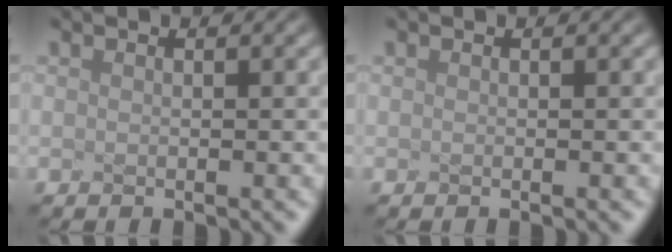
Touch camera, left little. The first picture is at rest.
{"total": 0.0}